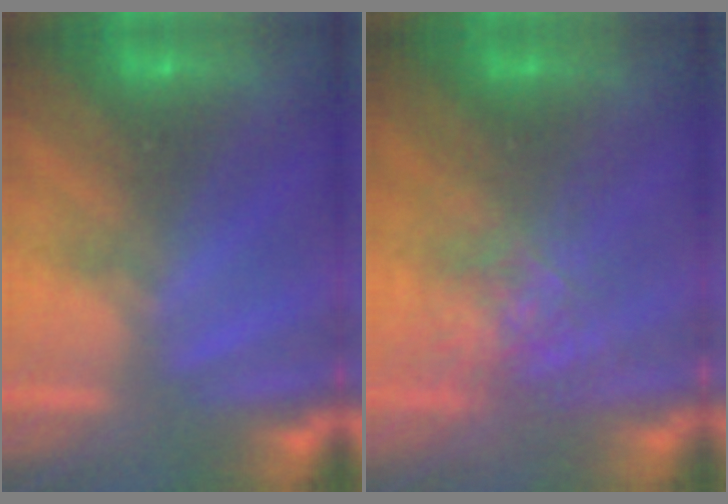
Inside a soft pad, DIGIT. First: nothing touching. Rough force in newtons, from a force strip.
{"total": 2.6}